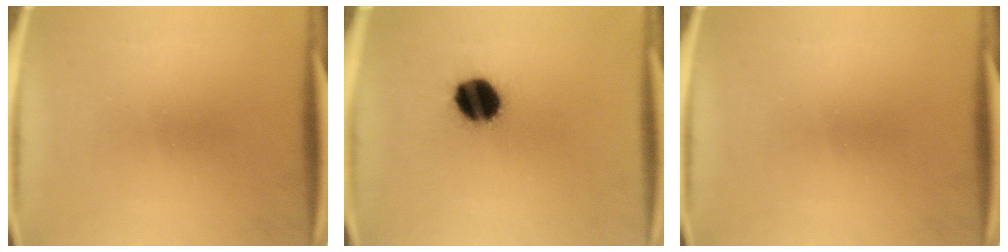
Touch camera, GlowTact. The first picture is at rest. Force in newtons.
{"total": 12.1}
{"total": 0.0}